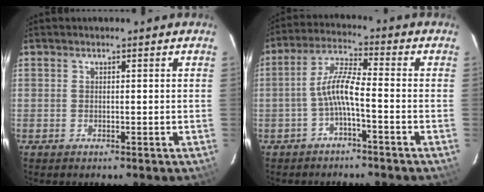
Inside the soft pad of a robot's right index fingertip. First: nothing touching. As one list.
[{"total": 5.9, "force": [-2.4, 0.6, 5.4], "torque": [-0.124, 0.017, -0.045]}]